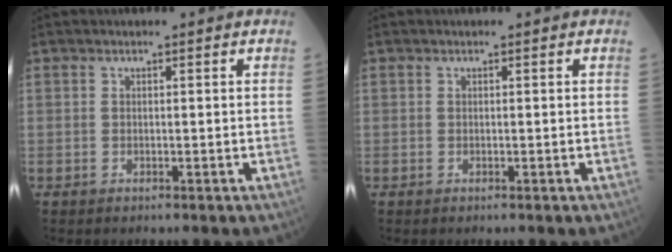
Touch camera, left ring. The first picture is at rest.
{"total": 0.0}